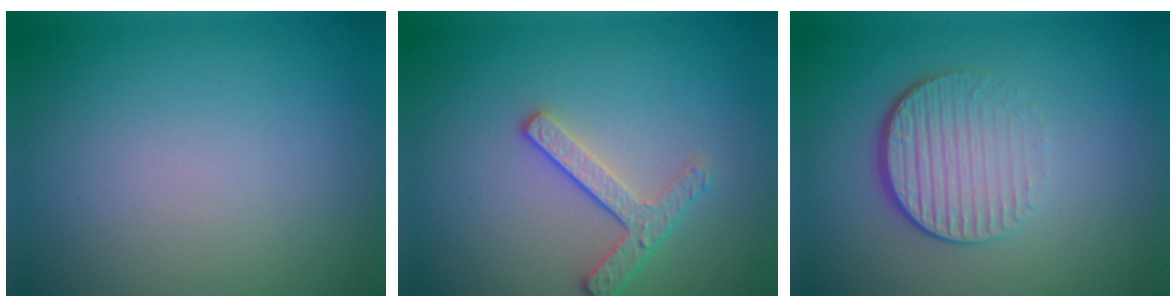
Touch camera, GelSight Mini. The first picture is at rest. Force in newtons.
{"total": 2.4, "press": 2.3, "slide": 0.8}
{"total": 4.3, "press": 2.7, "slide": 3.4}